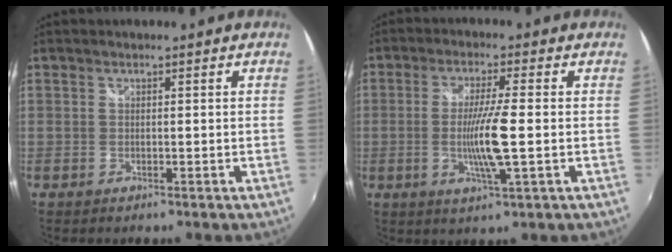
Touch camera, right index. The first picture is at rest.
{"total": 8.1, "force": [-1.3, -0.1, 8.0], "torque": [-0.146, -0.014, -0.025]}